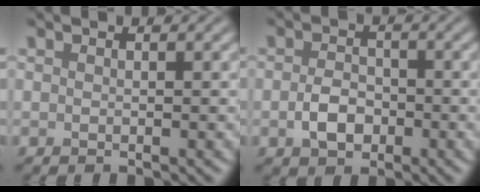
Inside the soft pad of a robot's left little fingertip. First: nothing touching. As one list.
[{"total": 3.0, "force": [-1.0, 2.1, 1.9], "torque": [-0.036, 0.000, -0.024]}]